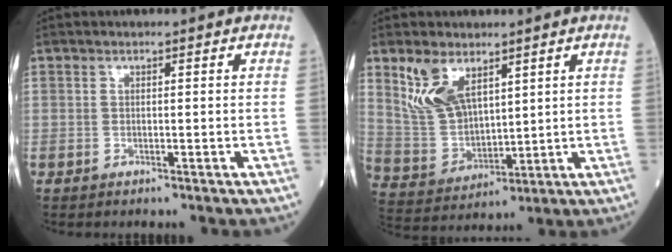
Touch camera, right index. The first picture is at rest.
{"total": 9.5, "force": [5.6, 4.5, 6.1], "torque": [-0.135, 0.007, 0.125]}